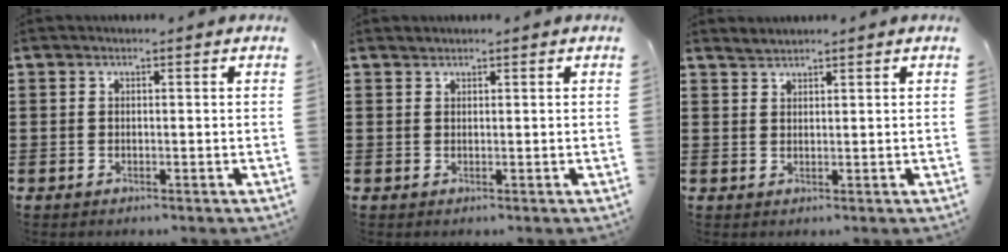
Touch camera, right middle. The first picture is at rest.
{"total": 0.7, "force": [0.6, 0.2, -0.1], "torque": [0.001, 0.001, 0.012]}
{"total": 1.3, "force": [1.3, 0.1, -0.2], "torque": [0.000, 0.002, 0.026]}